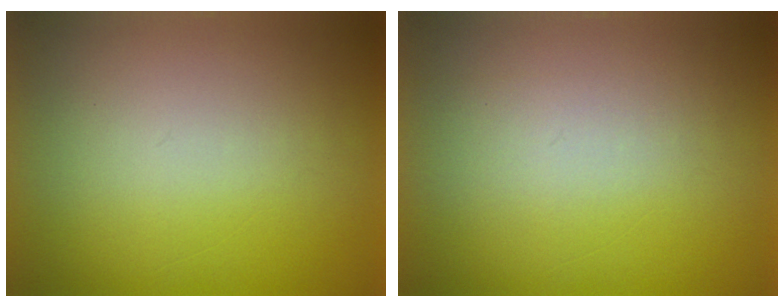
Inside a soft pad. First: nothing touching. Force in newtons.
{"total": 1.3}